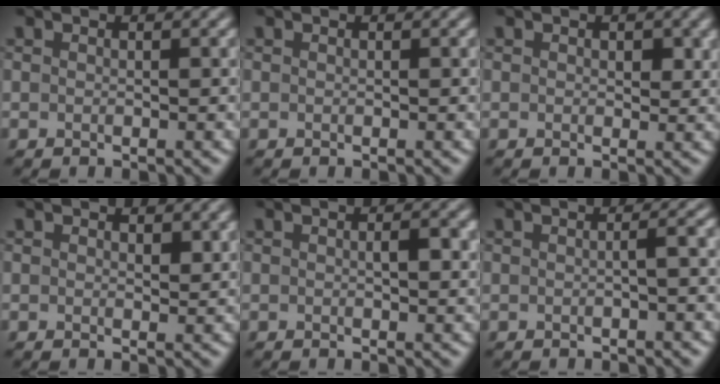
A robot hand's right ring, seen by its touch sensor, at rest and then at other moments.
{"total": 0.0}
{"total": 1.3, "force": [0.6, 0.8, 0.8], "torque": [-0.008, -0.002, 0.009]}
{"total": 1.0, "force": [0.7, 0.5, 0.5], "torque": [-0.006, -0.003, 0.011]}
{"total": 1.6, "force": [0.3, 0.6, 1.4], "torque": [-0.020, 0.001, 0.005]}
{"total": 1.8, "force": [0.1, 0.6, 1.7], "torque": [-0.018, 0.007, -0.005]}